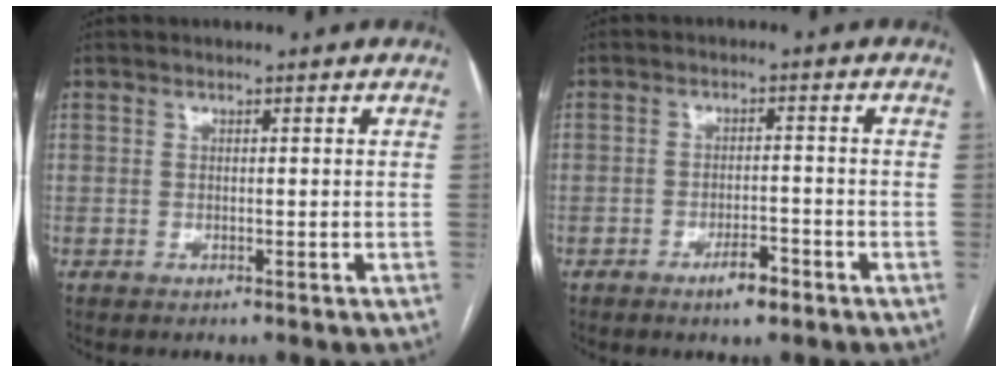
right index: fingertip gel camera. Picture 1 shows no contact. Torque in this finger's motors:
{"motor_torque": [0.05, 0.01, -0.12, -0.05]}